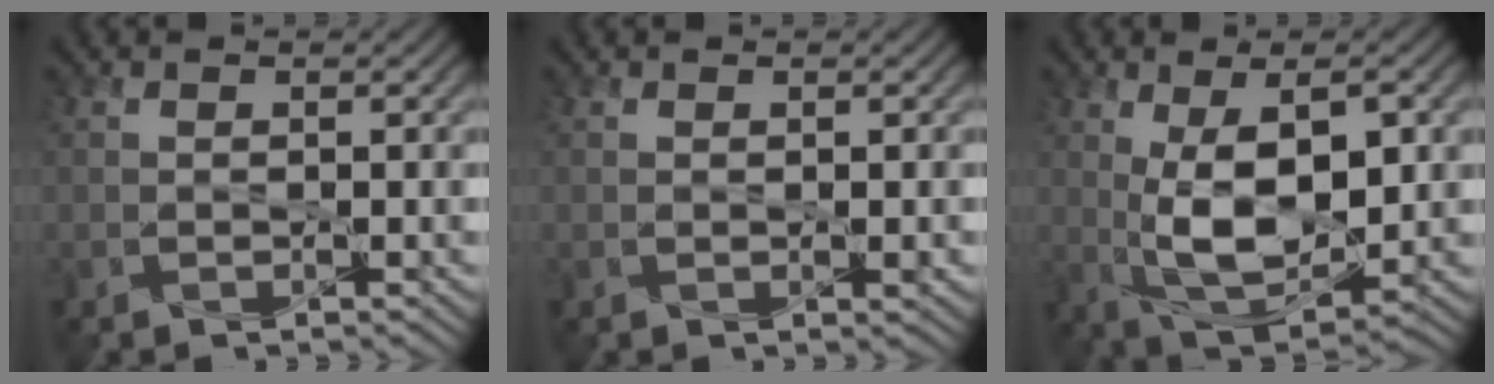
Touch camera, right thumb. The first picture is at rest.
{"total": 0.7, "force": [0.1, 0.3, 0.6], "torque": [-0.009, -0.002, 0.002]}
{"total": 10.8, "force": [0.6, 5.2, 9.4], "torque": [-0.179, -0.006, 0.018]}